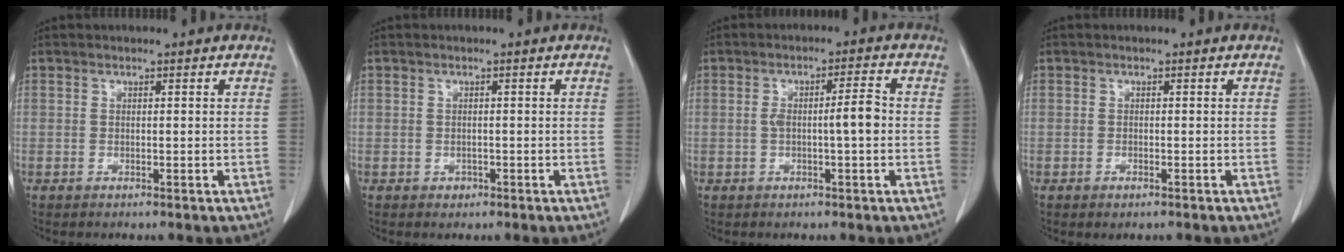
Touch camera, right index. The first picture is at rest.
{"total": 1.1, "force": [-0.5, 1.0, 0.2], "torque": [0.001, 0.004, -0.006]}
{"total": 4.6, "force": [-0.4, 0.4, 4.6], "torque": [-0.080, 0.013, -0.004]}
{"total": 0.9, "force": [-0.6, 0.4, 0.6], "torque": [-0.011, -0.001, -0.004]}